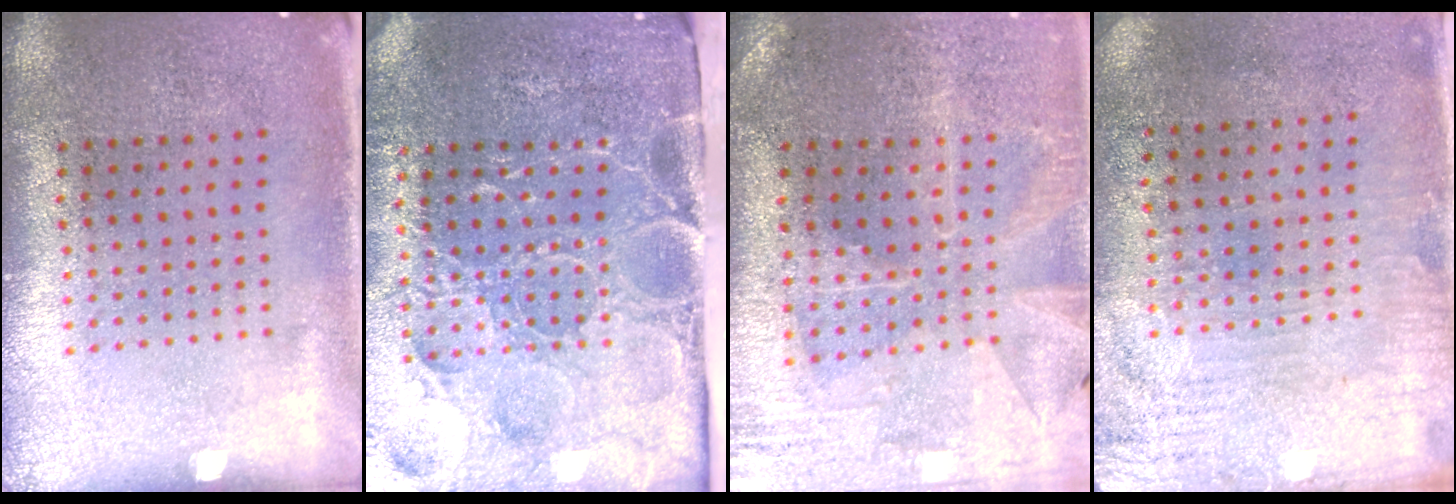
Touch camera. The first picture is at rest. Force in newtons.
{"total": 5.1, "press": 4.3, "slide": 2.8}
{"total": 0.9, "press": 0.8, "slide": 0.3}
{"total": 3.3, "press": 2.7, "slide": 1.8}